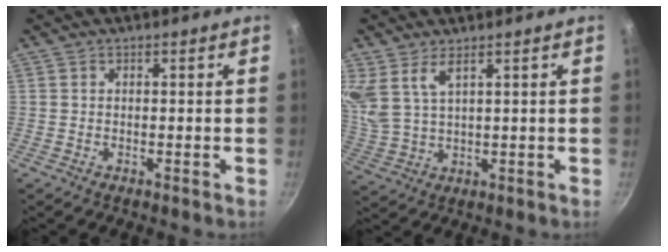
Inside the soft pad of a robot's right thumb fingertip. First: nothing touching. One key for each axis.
{"total": 7.6, "fx": 4.1, "fy": 3.2, "fz": 5.6, "tx": -0.132, "ty": -0.010, "tz": 0.095}